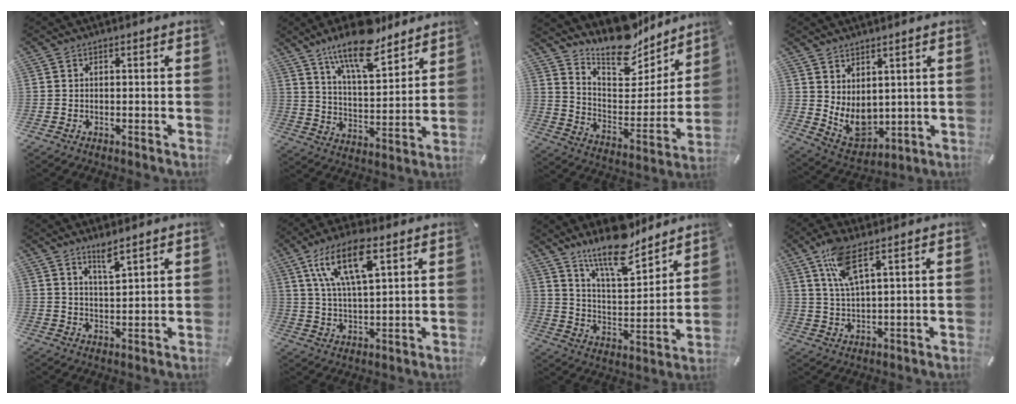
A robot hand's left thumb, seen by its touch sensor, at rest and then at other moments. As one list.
[{"total": 15.9, "force": [12.2, 5.9, 8.3], "torque": [-0.144, -0.070, 0.211]}, {"total": 16.1, "force": [14.8, 5.4, 3.5], "torque": [-0.068, -0.143, 0.260]}, {"total": 7.0, "force": [2.2, 5.6, 3.6], "torque": [-0.078, -0.030, 0.048]}, {"total": 4.4, "force": [3.7, 0.3, 2.3], "torque": [-0.047, -0.020, 0.063]}, {"total": 13.9, "force": [7.1, 5.1, 10.7], "torque": [-0.216, -0.008, 0.122]}, {"total": 15.7, "force": [13.1, 5.0, 7.0], "torque": [-0.134, -0.087, 0.232]}, {"total": 8.5, "force": [4.8, 2.2, 6.7], "torque": [-0.143, 0.003, 0.086]}]